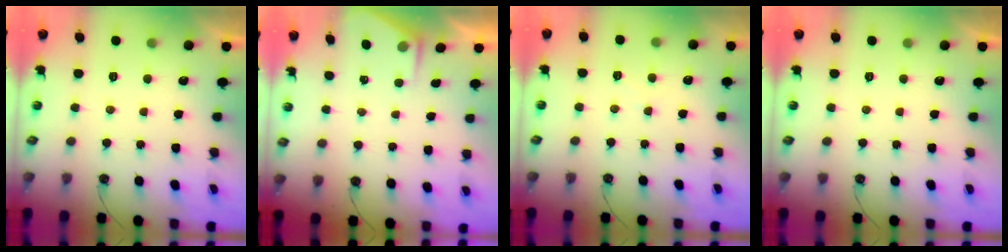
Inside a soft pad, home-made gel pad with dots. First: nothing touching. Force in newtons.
{"total": 1.5, "press": 1.4, "slide": 0.2}
{"total": 5.4, "press": 5.4, "slide": 0.8}
{"total": 0.0}